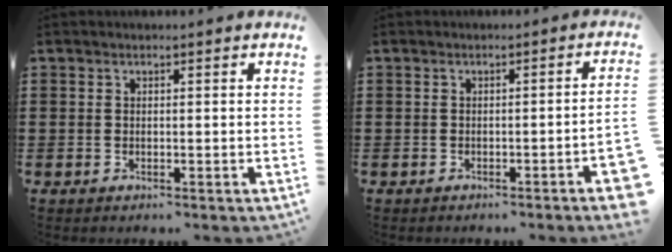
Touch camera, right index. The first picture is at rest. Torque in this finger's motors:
{"motor_torque": [1.18, -0.96, 1.05, 0.06]}